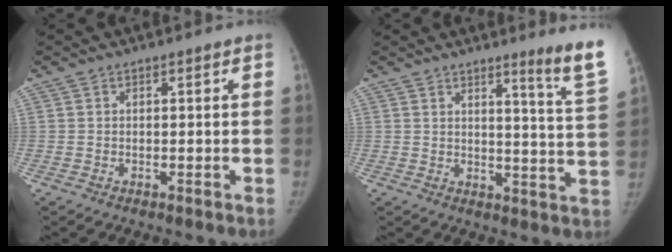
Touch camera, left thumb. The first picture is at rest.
{"total": 9.5, "force": [6.8, -1.1, 6.6], "torque": [-0.079, -0.073, 0.079]}